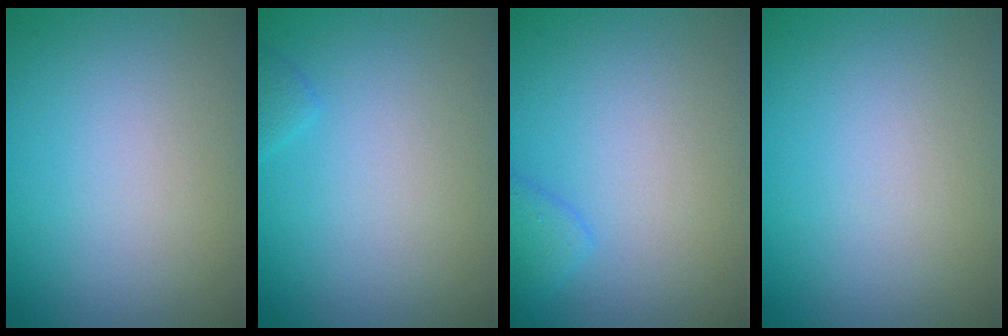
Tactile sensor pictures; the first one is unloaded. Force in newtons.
{"total": 0.7, "press": 0.7, "slide": 0.1}
{"total": 1.9, "press": 1.9, "slide": 0.1}
{"total": 0.0}